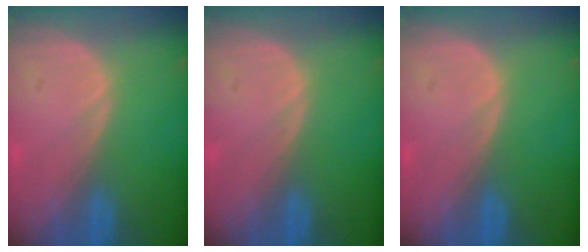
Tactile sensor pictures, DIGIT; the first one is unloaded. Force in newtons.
{"total": 0.0}
{"total": 0.0}